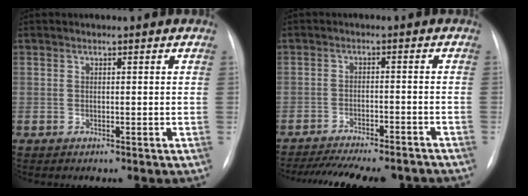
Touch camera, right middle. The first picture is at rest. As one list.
[{"total": 17.3, "force": [-15.4, 3.6, 7.1], "torque": [-0.135, -0.013, -0.205]}]